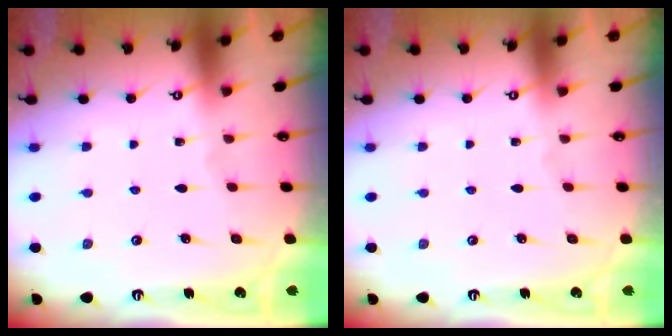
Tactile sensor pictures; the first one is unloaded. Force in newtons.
{"total": 0.0}